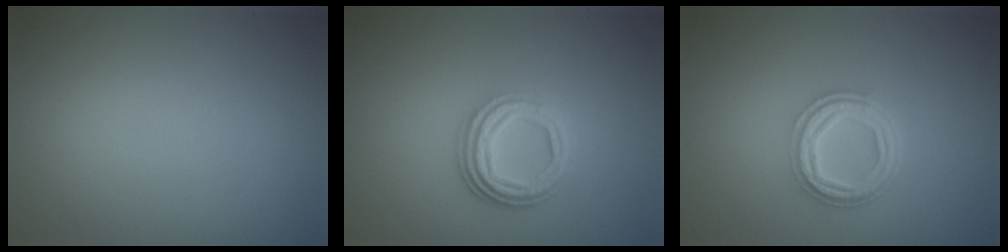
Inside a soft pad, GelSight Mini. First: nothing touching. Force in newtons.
{"total": 4.4, "press": 3.3, "slide": 3.0}
{"total": 4.4, "press": 3.3, "slide": 2.8}